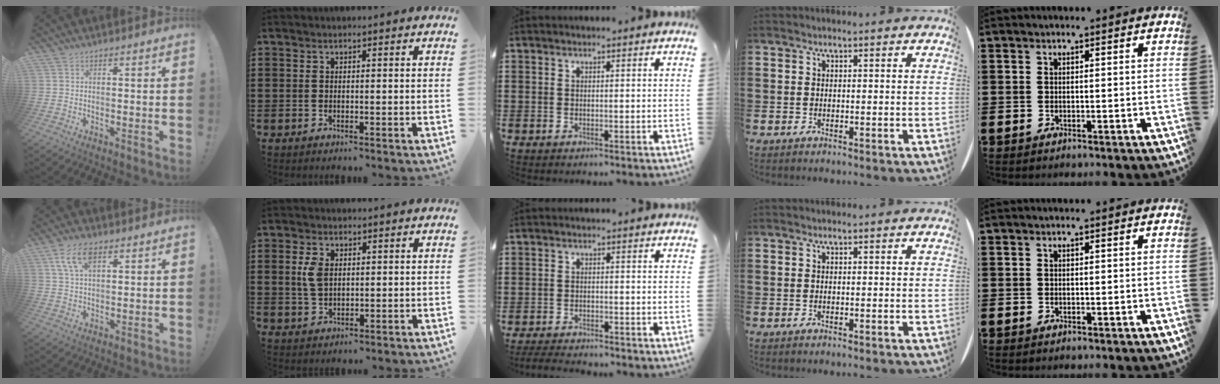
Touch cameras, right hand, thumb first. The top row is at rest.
{"thumb": {"total": 8.3, "force": [4.0, 4.0, 6.1], "torque": [-0.115, 0.001, 0.077]}, "index": {"total": 4.1, "force": [0.9, 2.5, 3.2], "torque": [-0.076, 0.007, 0.013]}, "middle": {"total": 2.3, "force": [-2.3, 0.2, 0.5], "torque": [-0.011, 0.001, -0.047]}}